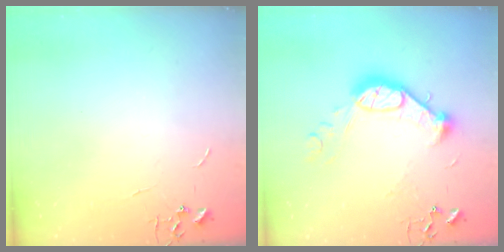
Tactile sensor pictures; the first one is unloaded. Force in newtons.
{"total": 14.5, "press": 14.4, "slide": 1.2}